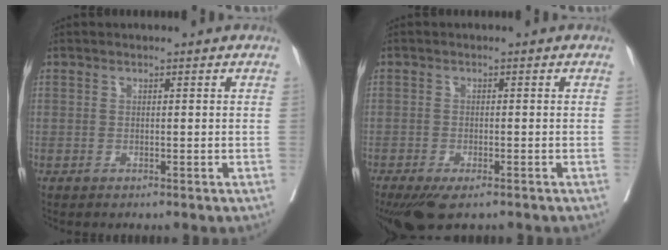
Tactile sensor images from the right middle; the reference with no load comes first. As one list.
[{"total": 6.8, "force": [-4.9, 2.2, 4.2], "torque": [-0.062, -0.013, -0.081]}]